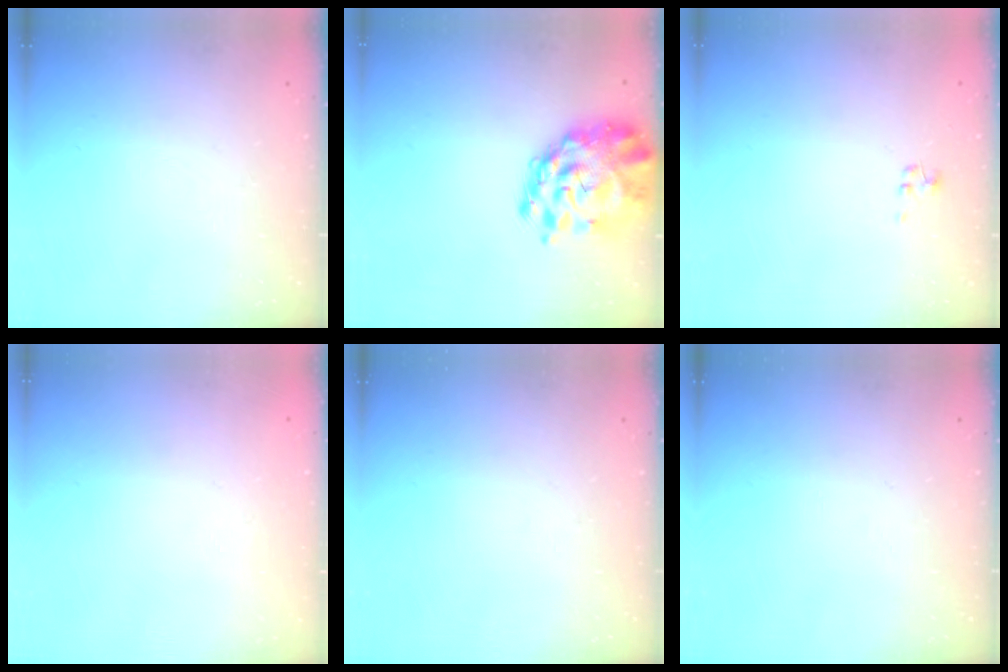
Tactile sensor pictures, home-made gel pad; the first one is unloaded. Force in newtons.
{"total": 5.9, "press": 5.5, "slide": 2.1}
{"total": 0.8, "press": 0.7, "slide": 0.3}
{"total": 1.6, "press": 1.6, "slide": 0.2}
{"total": 0.0}
{"total": 0.0}